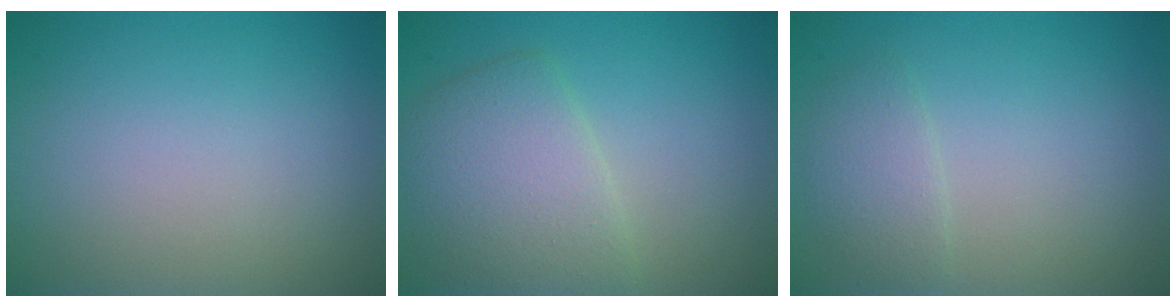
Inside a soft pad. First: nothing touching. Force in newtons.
{"total": 5.0, "press": 5.0, "slide": 0.3}
{"total": 1.9, "press": 1.9, "slide": 0.1}